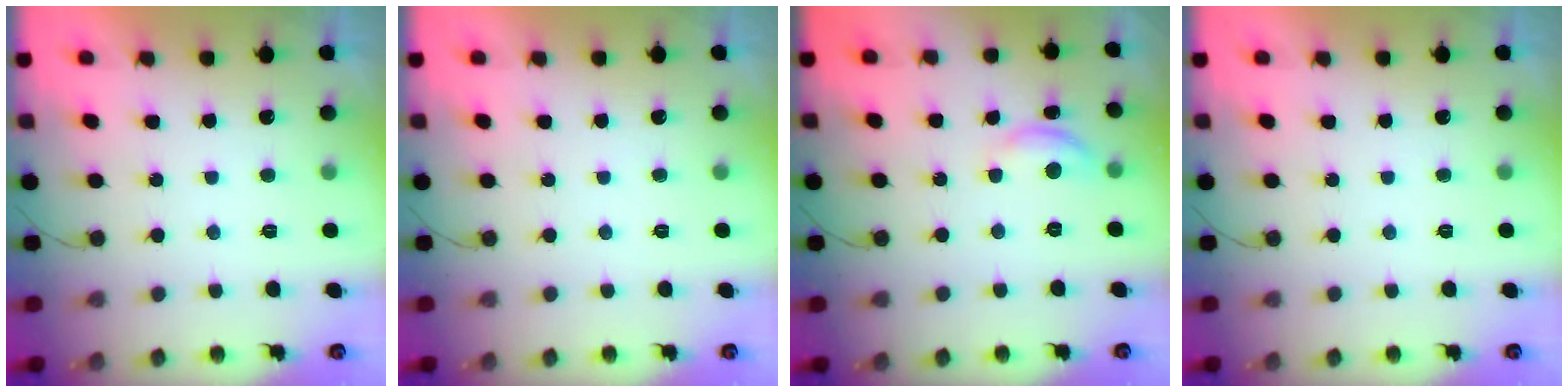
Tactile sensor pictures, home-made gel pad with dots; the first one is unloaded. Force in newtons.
{"total": 0.0}
{"total": 7.4, "press": 7.4, "slide": 0.4}
{"total": 0.0}